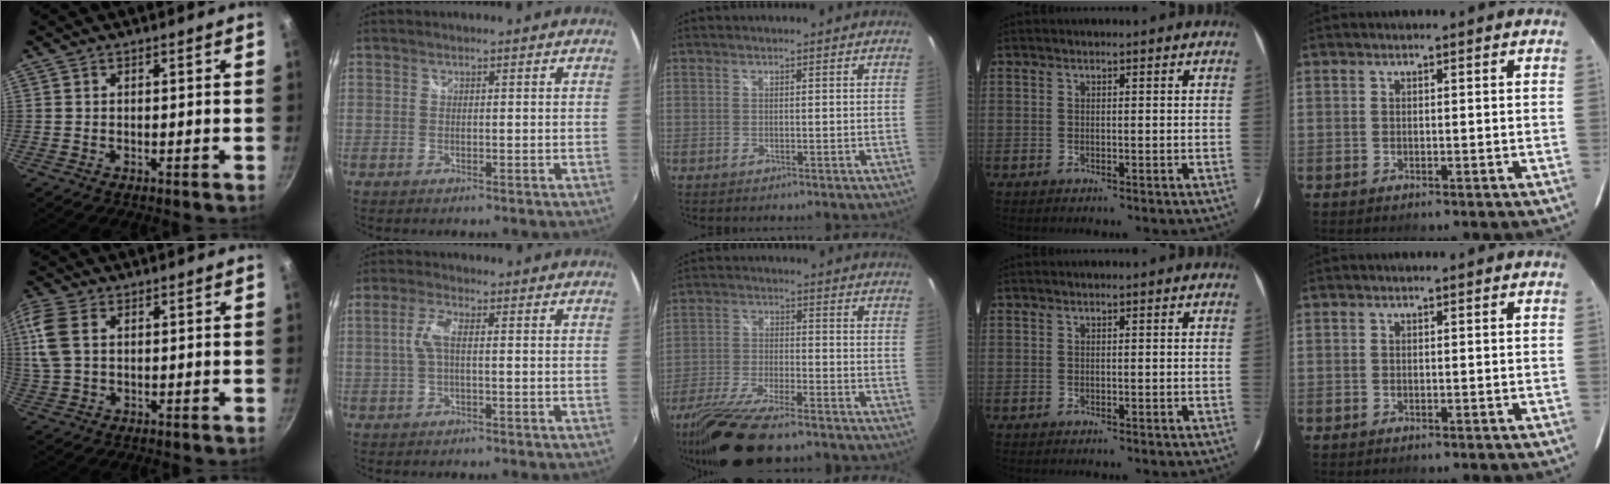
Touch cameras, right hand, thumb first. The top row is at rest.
{"thumb": {"total": 7.7, "force": [1.9, 4.6, 5.8], "torque": [-0.137, 0.011, 0.039]}, "index": {"total": 4.0, "force": [0.0, 1.2, 3.8], "torque": [-0.079, 0.006, 0.004]}, "middle": {"total": 15.3, "force": [-12.2, 2.9, 8.7], "torque": [-0.189, -0.040, -0.222]}}